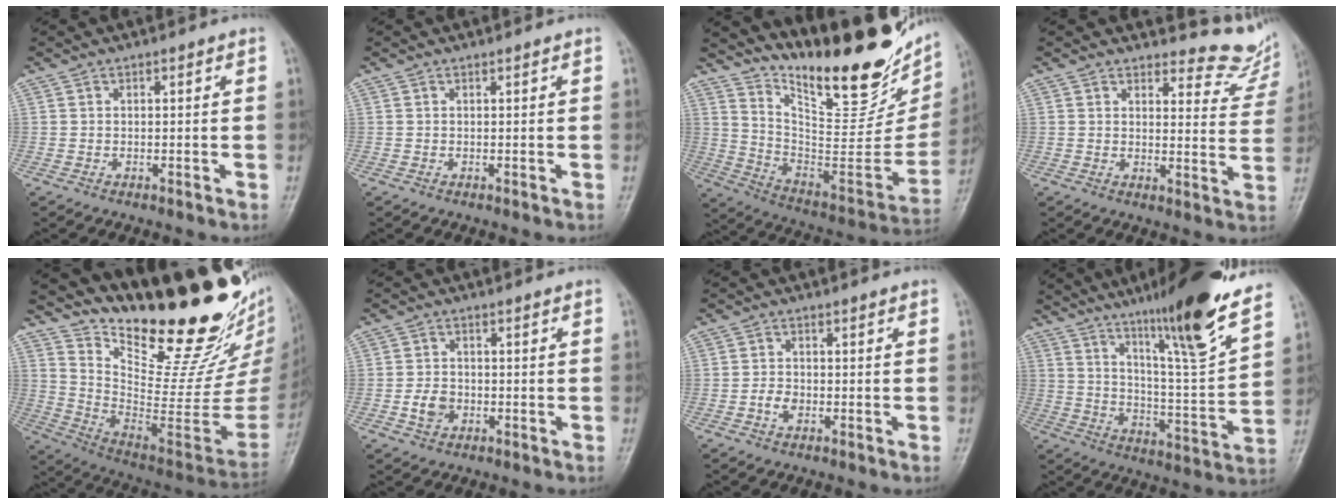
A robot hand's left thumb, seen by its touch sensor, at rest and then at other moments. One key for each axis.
{"total": 0.0}
{"total": 29.9, "fx": 21.5, "fy": 9.4, "fz": 18.5, "tx": -0.250, "ty": -0.124, "tz": 0.328}
{"total": 9.5, "fx": 9.1, "fy": 2.5, "fz": 0.8, "tx": 0.023, "ty": -0.093, "tz": 0.087}
{"total": 30.4, "fx": 23.8, "fy": 8.7, "fz": 16.8, "tx": -0.224, "ty": -0.167, "tz": 0.361}
{"total": 3.6, "fx": -0.9, "fy": 2.9, "fz": 2.0, "tx": -0.029, "ty": 0.008, "tz": -0.016}
{"total": 2.1, "fx": -0.7, "fy": 1.6, "fz": 1.3, "tx": -0.020, "ty": 0.007, "tz": -0.014}
{"total": 19.1, "fx": 13.2, "fy": 1.0, "fz": 13.8, "tx": -0.191, "ty": -0.074, "tz": 0.213}